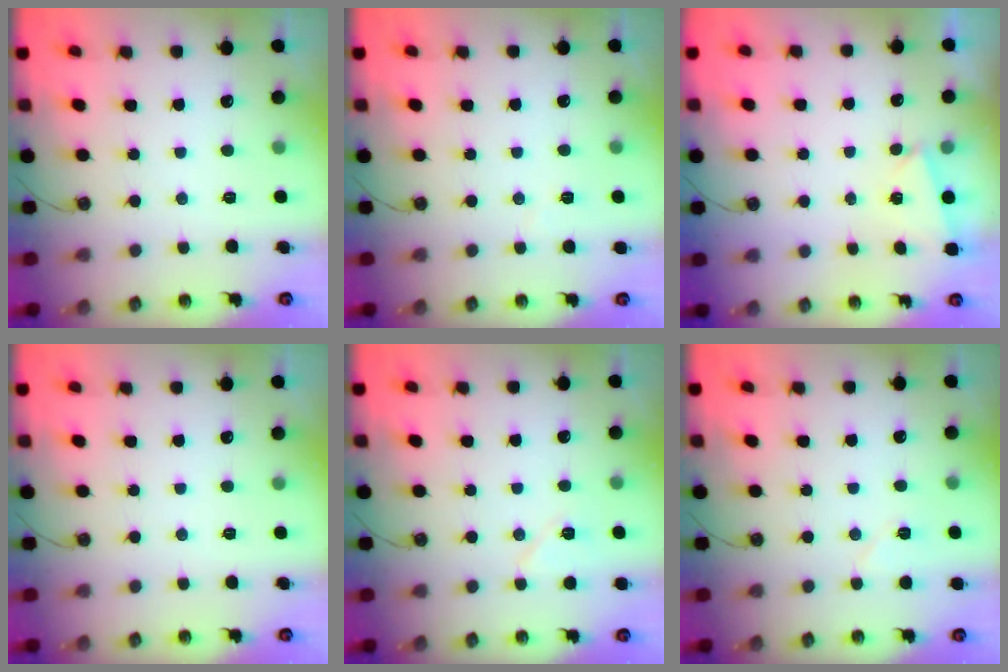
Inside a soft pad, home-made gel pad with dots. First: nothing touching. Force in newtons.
{"total": 3.9, "press": 3.6, "slide": 1.6}
{"total": 2.6, "press": 1.3, "slide": 2.3}
{"total": 0.0}
{"total": 6.2, "press": 6.1, "slide": 1.3}
{"total": 5.7, "press": 5.1, "slide": 2.4}